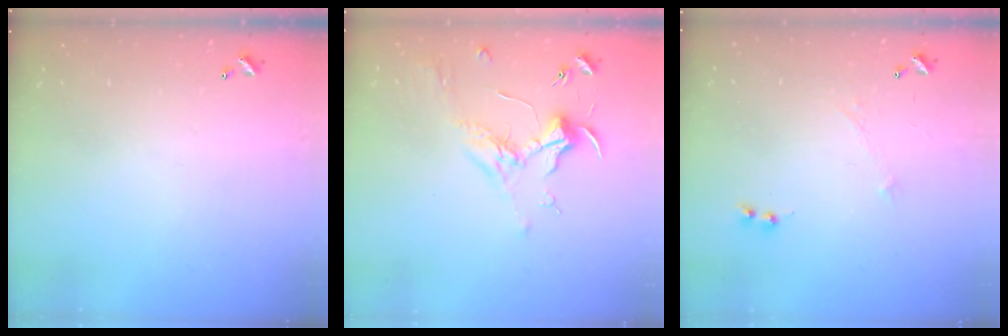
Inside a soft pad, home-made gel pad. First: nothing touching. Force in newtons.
{"total": 1.8, "press": 1.7, "slide": 0.8}
{"total": 0.0}